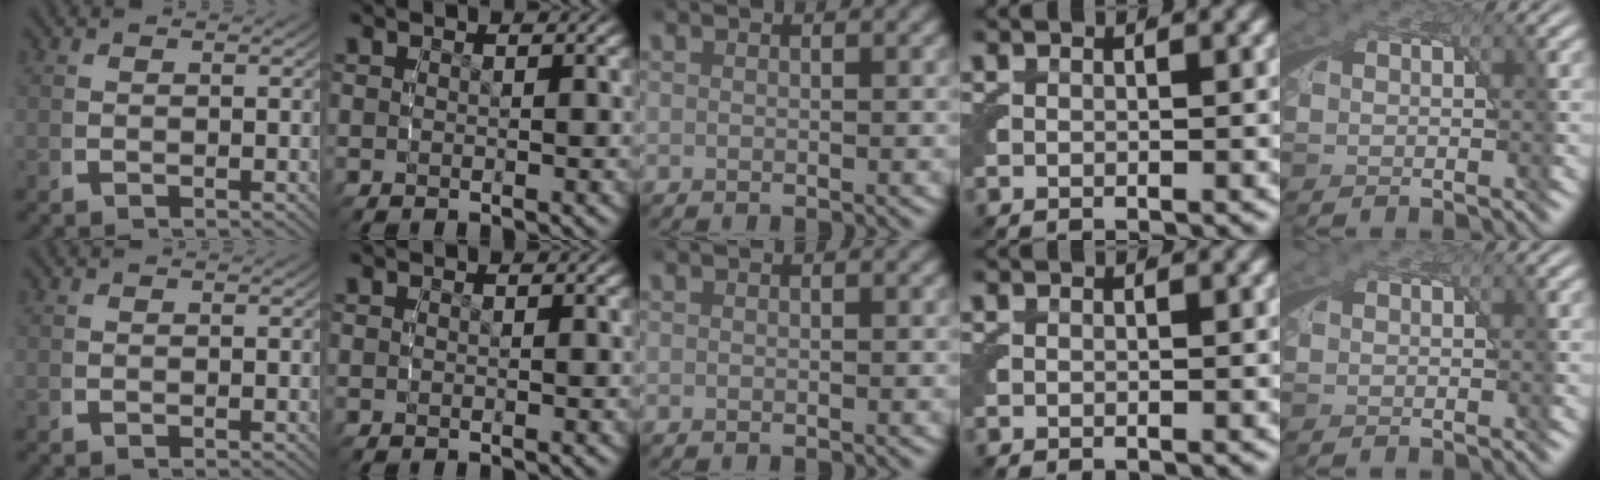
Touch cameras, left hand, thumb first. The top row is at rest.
{}